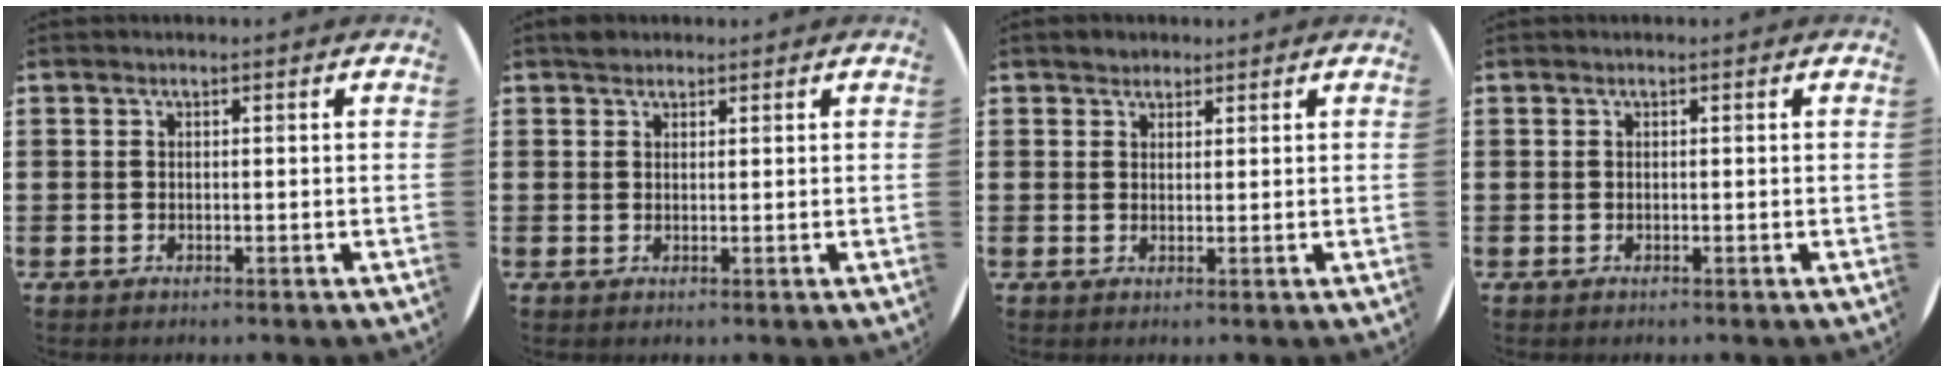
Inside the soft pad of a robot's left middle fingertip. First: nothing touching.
{"total": 1.3, "force": [1.2, 0.6, 0.0], "torque": [0.006, 0.001, 0.022]}
{"total": 1.6, "force": [1.4, 0.7, -0.1], "torque": [0.010, 0.001, 0.026]}
{"total": 0.0}